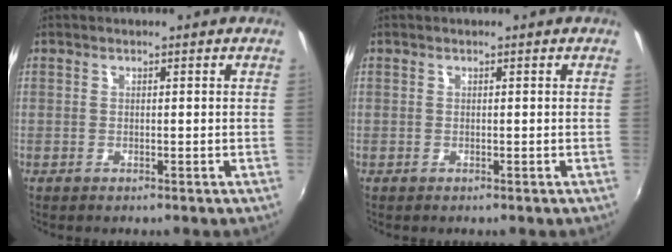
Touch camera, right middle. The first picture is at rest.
{"total": 0.0}